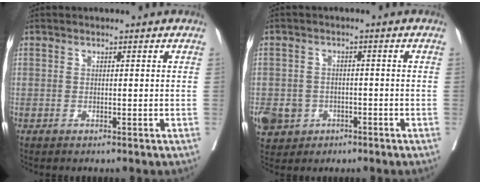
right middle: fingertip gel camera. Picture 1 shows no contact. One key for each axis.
{"total": 9.9, "fx": -3.9, "fy": 8.7, "fz": 2.7, "tx": -0.082, "ty": 0.008, "tz": -0.054}